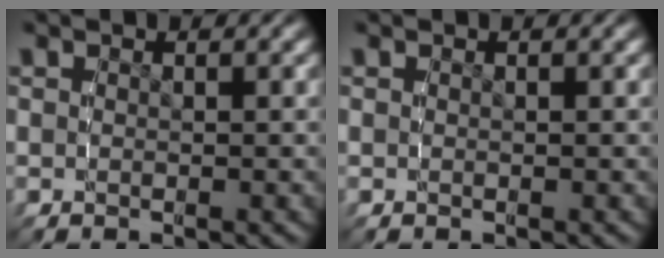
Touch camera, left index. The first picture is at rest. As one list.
[{"total": 0.0}]